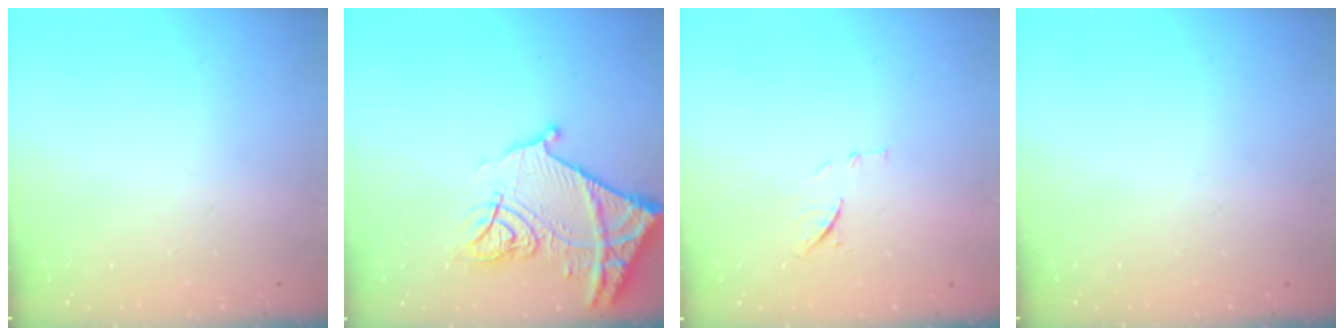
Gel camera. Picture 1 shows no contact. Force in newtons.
{"total": 15.3, "press": 15.3, "slide": 1.6}
{"total": 8.5, "press": 8.4, "slide": 1.0}
{"total": 0.0}